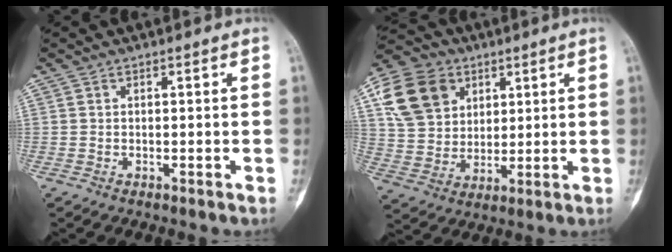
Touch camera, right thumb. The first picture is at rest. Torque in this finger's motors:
{"motor_torque": [-0.87, 0.74, -0.01, -0.13, 0.04]}